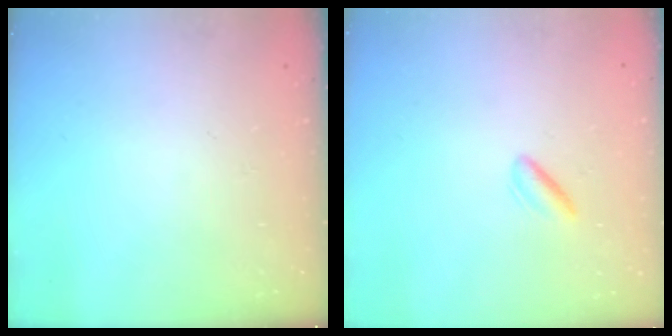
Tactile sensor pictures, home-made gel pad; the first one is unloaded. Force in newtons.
{"total": 1.0, "press": 0.8, "slide": 0.6}